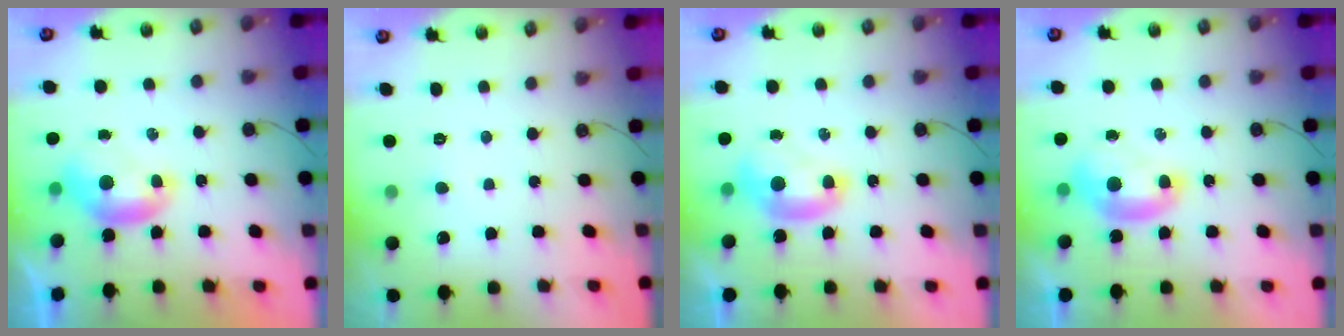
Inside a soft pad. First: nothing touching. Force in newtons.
{"total": 0.0}
{"total": 1.3, "press": 1.3, "slide": 0.3}
{"total": 1.6, "press": 1.5, "slide": 0.3}